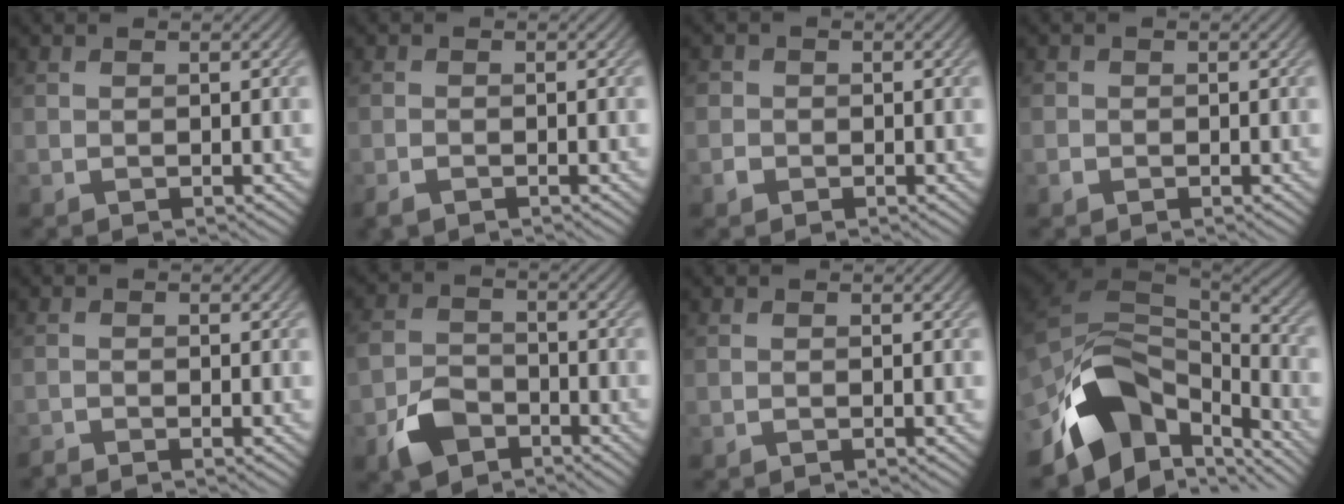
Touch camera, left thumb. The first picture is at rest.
{"total": 1.6, "force": [-1.3, 0.6, 0.8], "torque": [-0.017, 0.000, -0.028]}
{"total": 1.4, "force": [-0.4, 1.3, 0.2], "torque": [0.004, 0.003, -0.011]}
{"total": 0.8, "force": [-0.3, 0.7, 0.0], "torque": [0.006, 0.001, -0.008]}
{"total": 1.8, "force": [-1.7, -0.3, 0.5], "torque": [-0.016, 0.001, -0.036]}
{"total": 5.9, "force": [-3.7, 3.6, 3.0], "torque": [-0.071, -0.001, -0.083]}
{"total": 0.0}
{"total": 14.2, "force": [-6.7, 8.5, 9.1], "torque": [-0.201, -0.019, -0.112]}